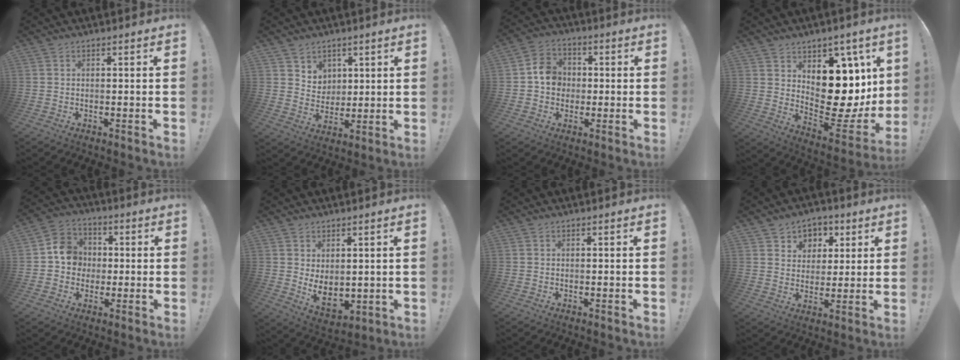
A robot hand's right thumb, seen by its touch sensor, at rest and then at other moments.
{"total": 6.4, "force": [4.2, 4.8, 0.6], "torque": [-0.014, -0.037, 0.084]}
{"total": 8.9, "force": [0.1, 7.9, 4.0], "torque": [-0.044, 0.015, 0.006]}
{"total": 14.5, "force": [3.9, 10.5, 9.2], "torque": [-0.093, -0.047, 0.087]}
{"total": 9.8, "force": [0.0, 9.2, 3.4], "torque": [-0.036, 0.018, 0.006]}
{"total": 6.3, "force": [1.5, 4.2, 4.4], "torque": [-0.064, -0.024, 0.037]}
{"total": 0.0}
{"total": 6.5, "force": [2.6, 5.9, 0.9], "torque": [-0.003, -0.026, 0.051]}